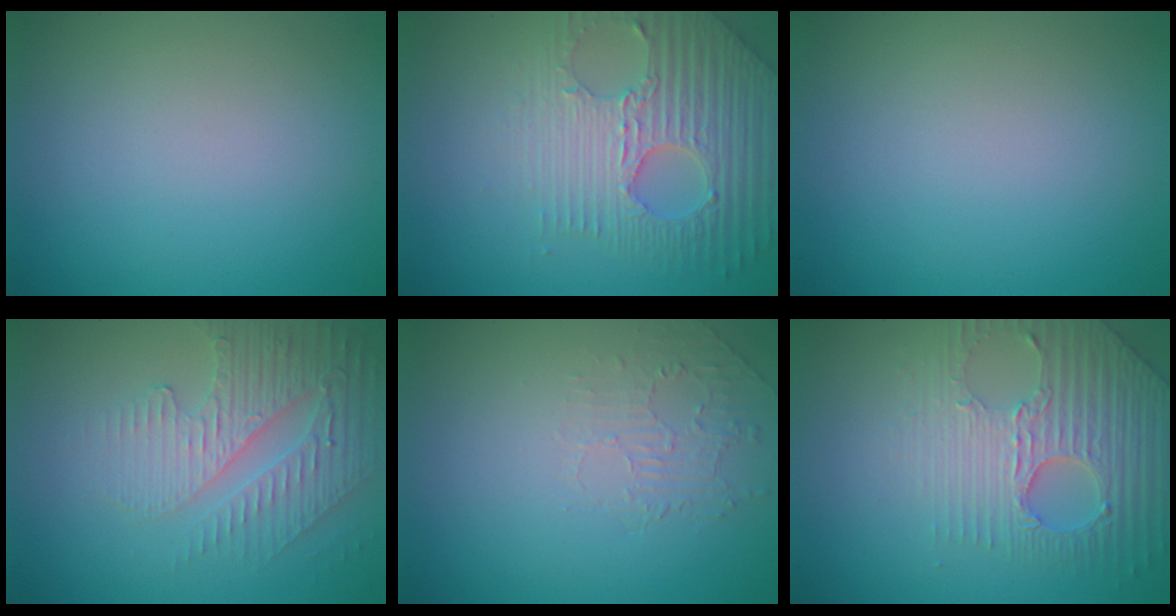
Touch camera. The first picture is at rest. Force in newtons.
{"total": 6.4, "press": 5.0, "slide": 3.9}
{"total": 0.0}
{"total": 3.8, "press": 3.6, "slide": 1.2}
{"total": 1.9, "press": 0.3, "slide": 1.9}
{"total": 4.2, "press": 4.1, "slide": 1.1}